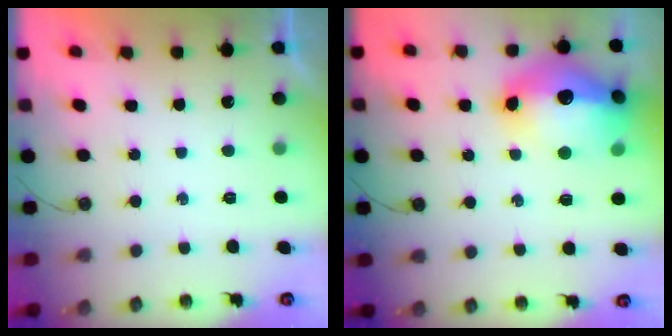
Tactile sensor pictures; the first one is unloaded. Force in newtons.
{"total": 20.6, "press": 20.5, "slide": 1.8}